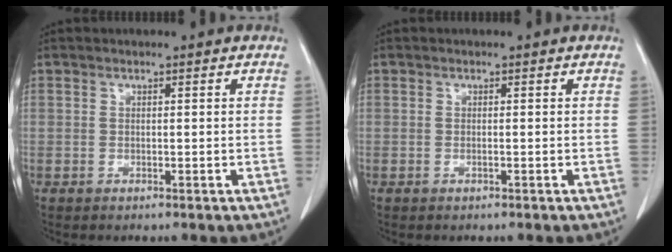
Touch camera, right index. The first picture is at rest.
{"total": 0.0}